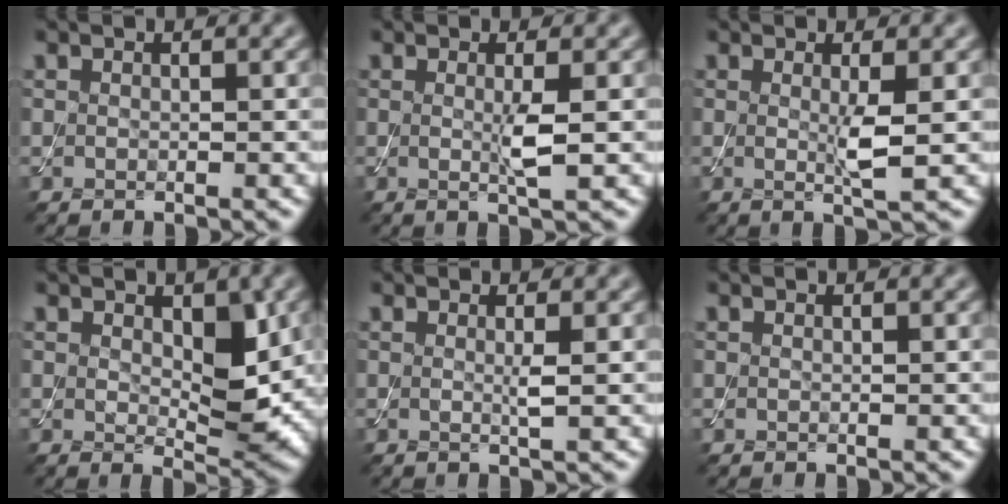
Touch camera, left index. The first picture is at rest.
{"total": 2.1, "force": [0.0, 0.1, 2.1], "torque": [-0.043, -0.005, -0.002]}
{"total": 2.3, "force": [0.1, 0.1, 2.3], "torque": [-0.045, -0.006, 0.000]}
{"total": 4.1, "force": [0.8, 2.2, 3.4], "torque": [-0.052, -0.009, 0.017]}
{"total": 1.0, "force": [0.1, 0.0, 1.0], "torque": [-0.020, -0.004, -0.001]}
{"total": 0.0}